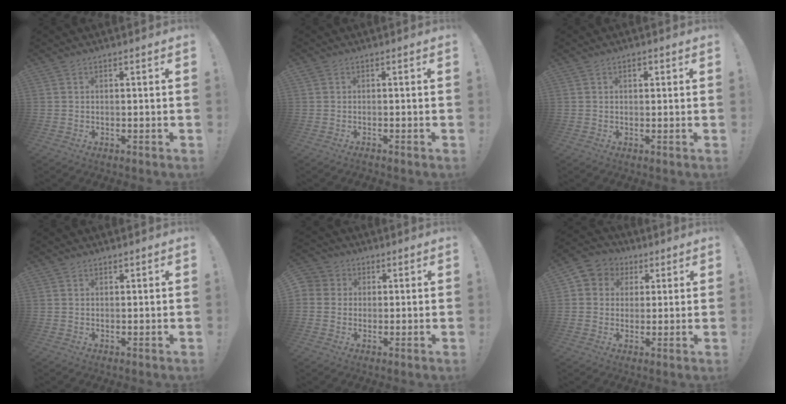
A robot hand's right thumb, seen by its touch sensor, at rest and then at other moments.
{"total": 0.5, "force": [-0.5, 0.2, 0.2], "torque": [-0.002, 0.000, -0.008]}
{"total": 1.5, "force": [0.6, 1.0, 1.0], "torque": [-0.011, 0.001, 0.007]}
{"total": 1.0, "force": [0.8, 0.6, 0.1], "torque": [0.005, -0.004, 0.014]}
{"total": 5.1, "force": [0.4, 4.9, 1.4], "torque": [-0.027, 0.002, 0.007]}
{"total": 6.5, "force": [1.1, 6.1, 1.7], "torque": [-0.020, -0.001, 0.026]}